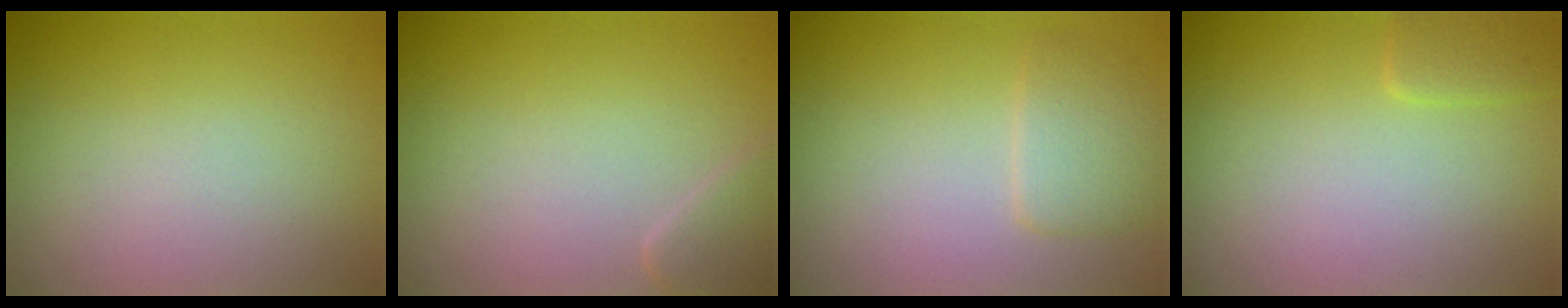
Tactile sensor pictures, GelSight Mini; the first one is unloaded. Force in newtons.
{"total": 1.9, "press": 1.9, "slide": 0.1}
{"total": 2.3, "press": 2.2, "slide": 0.3}
{"total": 1.4, "press": 1.4, "slide": 0.1}